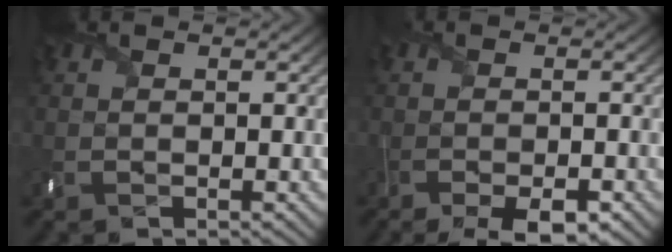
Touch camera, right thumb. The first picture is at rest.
{"total": 5.0, "force": [-3.4, 1.8, 3.2], "torque": [-0.060, -0.012, -0.056]}